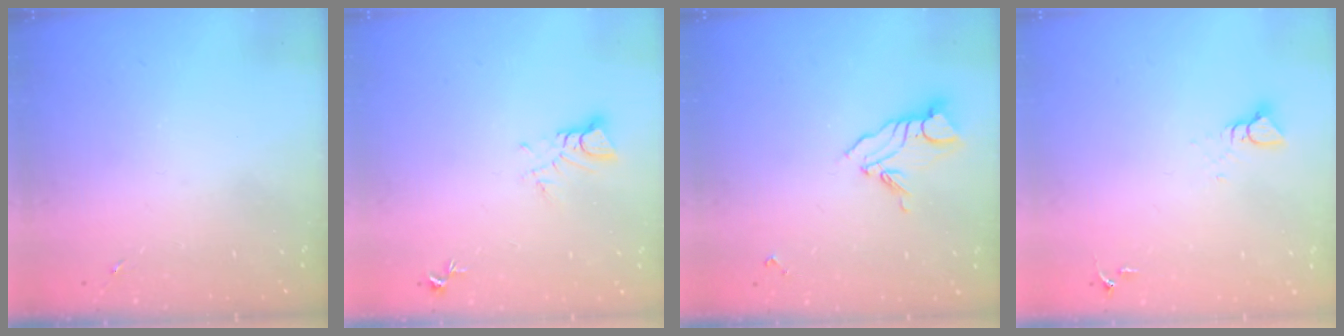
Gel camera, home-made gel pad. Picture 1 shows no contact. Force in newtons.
{"total": 3.6, "press": 3.6, "slide": 0.2}
{"total": 8.5, "press": 8.4, "slide": 0.9}
{"total": 3.9, "press": 3.8, "slide": 0.5}